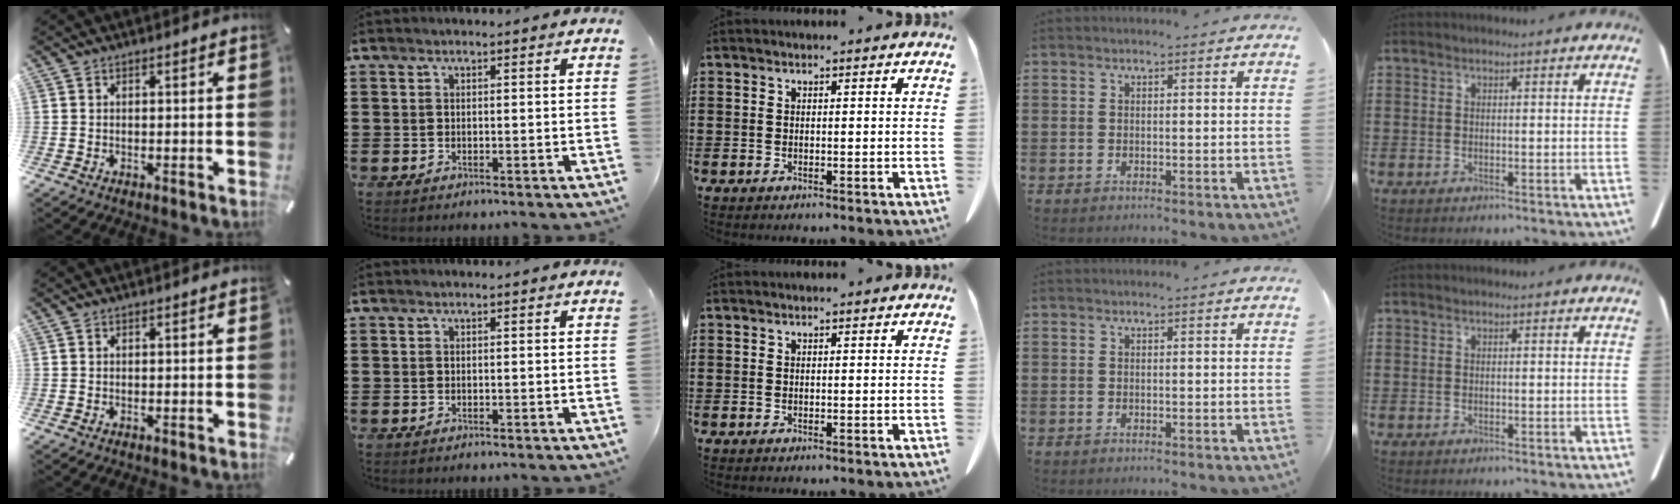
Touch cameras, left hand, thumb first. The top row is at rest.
{}